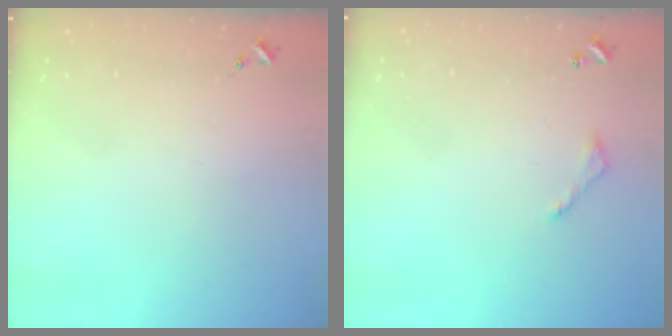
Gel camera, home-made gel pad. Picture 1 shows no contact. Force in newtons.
{"total": 6.0, "press": 6.0, "slide": 0.6}